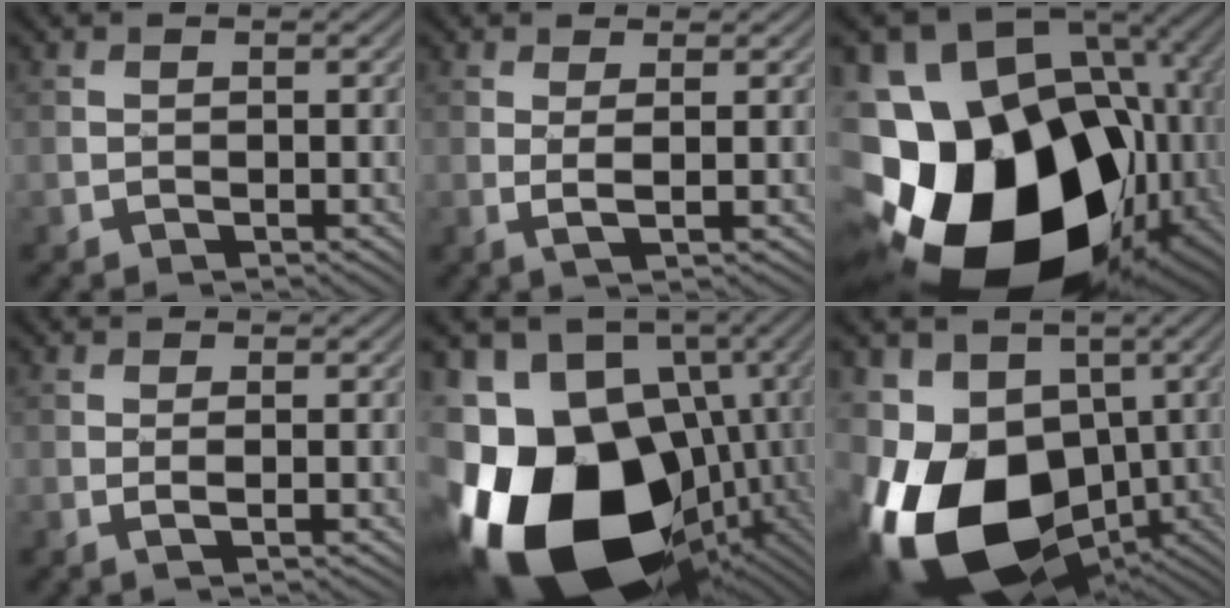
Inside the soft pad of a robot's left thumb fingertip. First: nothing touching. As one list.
[{"total": 2.0, "force": [0.8, -0.8, 1.6], "torque": [-0.032, 0.009, 0.014]}, {"total": 22.0, "force": [-6.5, 16.0, 13.7], "torque": [-0.285, -0.039, -0.083]}, {"total": 1.4, "force": [0.3, -0.4, 1.3], "torque": [-0.020, 0.008, 0.004]}, {"total": 21.8, "force": [-6.6, 14.7, 14.6], "torque": [-0.313, -0.043, -0.089]}, {"total": 18.7, "force": [-5.6, 12.7, 12.5], "torque": [-0.292, -0.039, -0.079]}]